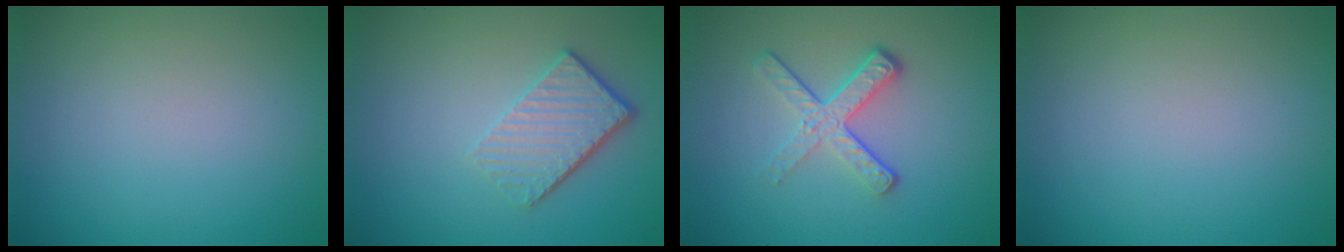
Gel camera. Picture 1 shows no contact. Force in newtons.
{"total": 4.2, "press": 3.0, "slide": 3.0}
{"total": 4.2, "press": 2.7, "slide": 3.3}
{"total": 0.0}